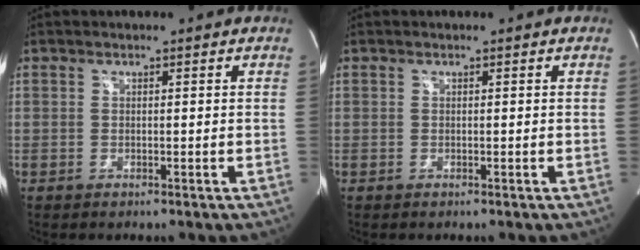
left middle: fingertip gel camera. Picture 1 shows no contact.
{"total": 0.0}